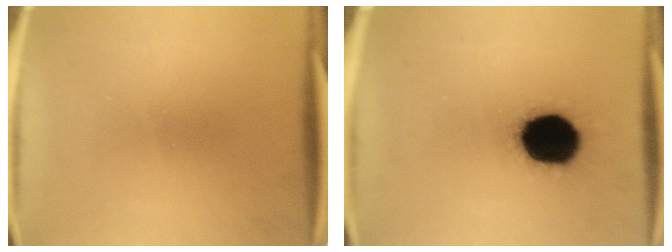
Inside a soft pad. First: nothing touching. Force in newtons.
{"total": 17.8}